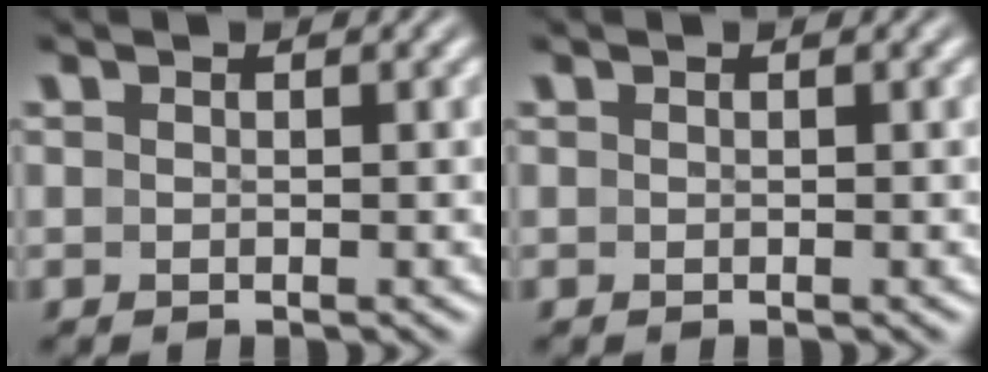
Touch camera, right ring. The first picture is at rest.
{"total": 0.0}